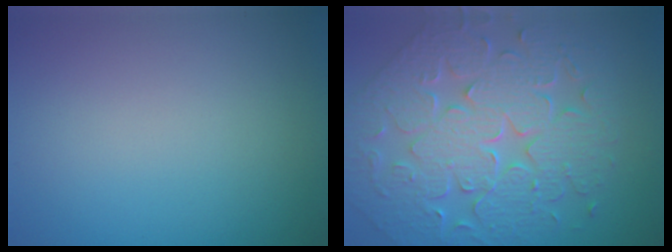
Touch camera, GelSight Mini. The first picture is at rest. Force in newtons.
{"total": 9.0, "press": 7.2, "slide": 5.3}